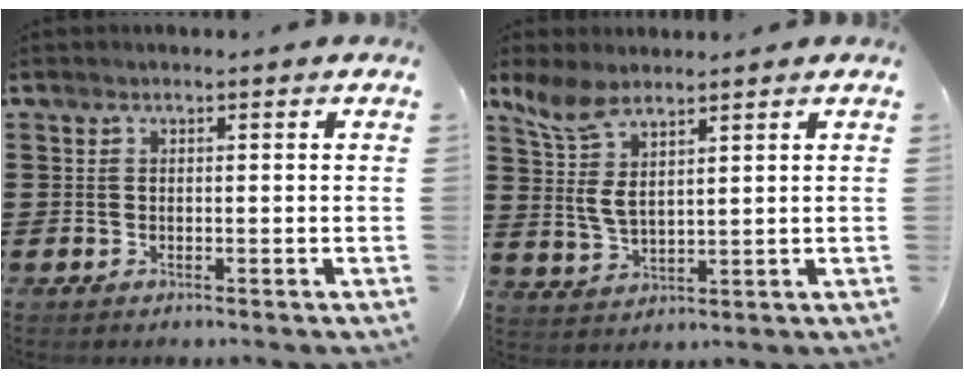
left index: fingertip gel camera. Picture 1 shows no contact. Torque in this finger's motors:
{"motor_torque": [1.05, -1.03, 0.56, 0.15]}